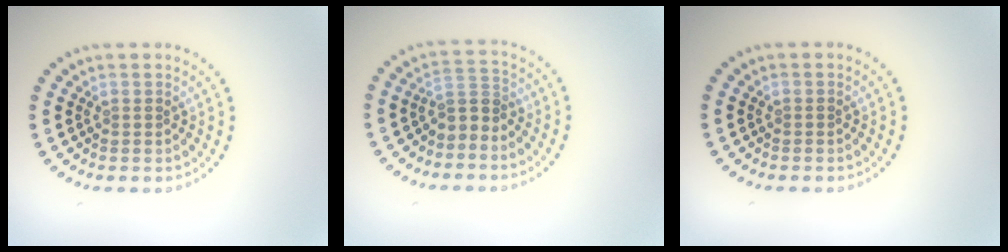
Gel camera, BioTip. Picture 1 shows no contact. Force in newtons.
{"total": 2.1, "press": 1.6, "slide": 1.3}
{"total": 0.0}